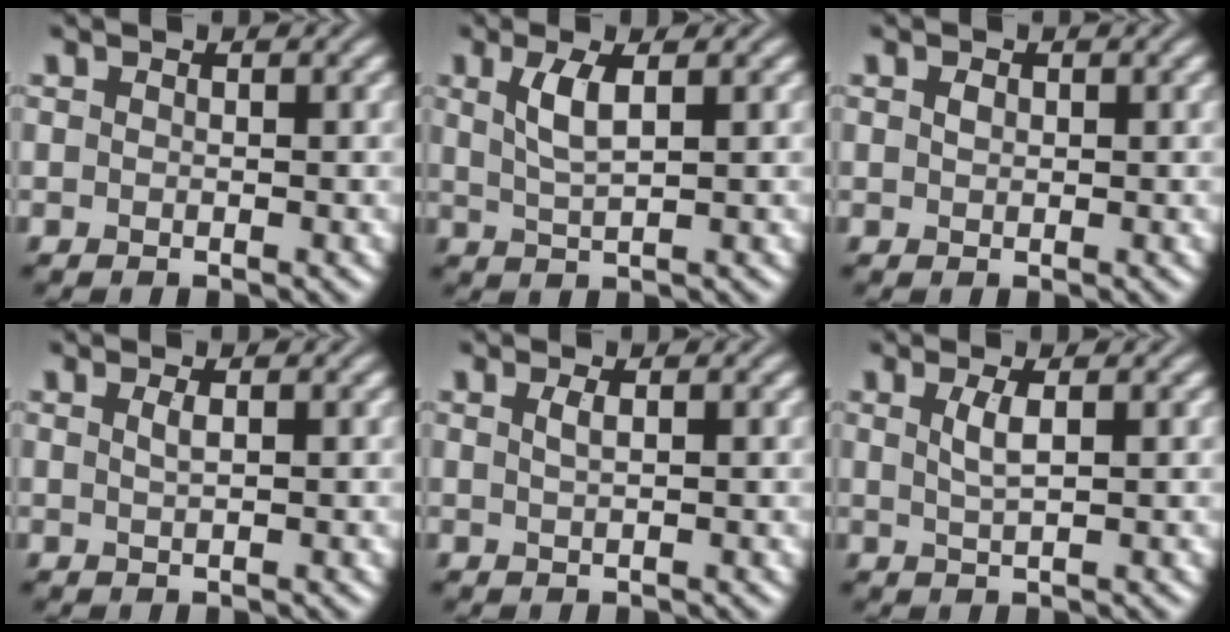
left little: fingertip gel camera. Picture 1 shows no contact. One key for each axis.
{"total": 2.9, "fx": 1.0, "fy": 0.8, "fz": 2.6, "tx": -0.056, "ty": -0.001, "tz": 0.022}
{"total": 0.7, "fx": 0.3, "fy": 0.5, "fz": 0.5, "tx": -0.013, "ty": 0.001, "tz": 0.006}
{"total": 1.1, "fx": 0.4, "fy": 0.3, "fz": 0.9, "tx": -0.015, "ty": 0.003, "tz": 0.006}
{"total": 1.2, "fx": 0.4, "fy": 0.4, "fz": 1.0, "tx": -0.018, "ty": 0.003, "tz": 0.007}
{"total": 2.0, "fx": 0.6, "fy": 0.5, "fz": 1.8, "tx": -0.036, "ty": 0.000, "tz": 0.012}